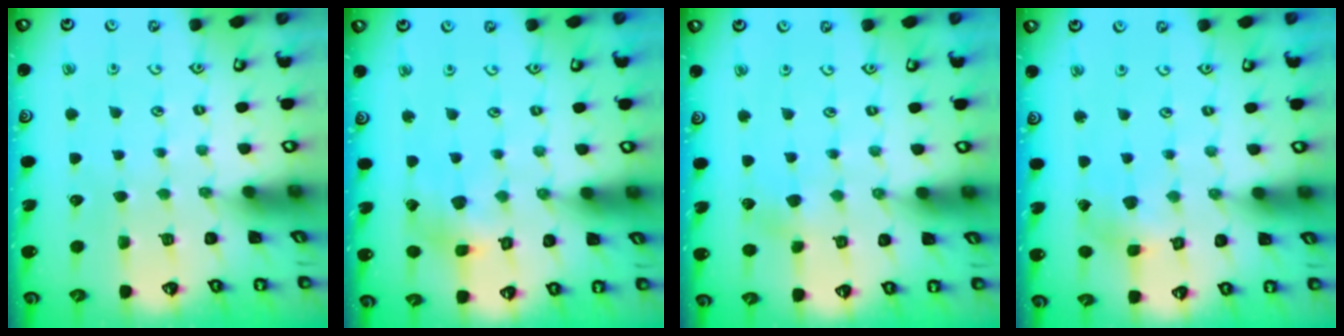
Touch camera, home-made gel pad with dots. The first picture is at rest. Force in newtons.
{"total": 5.2, "press": 5.1, "slide": 0.6}
{"total": 1.3, "press": 1.3, "slide": 0.2}
{"total": 2.7, "press": 2.7, "slide": 0.2}